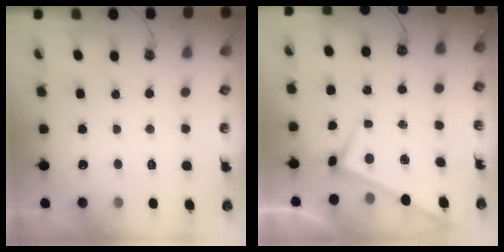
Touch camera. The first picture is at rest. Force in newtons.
{"total": 3.0, "press": 3.0, "slide": 0.1}